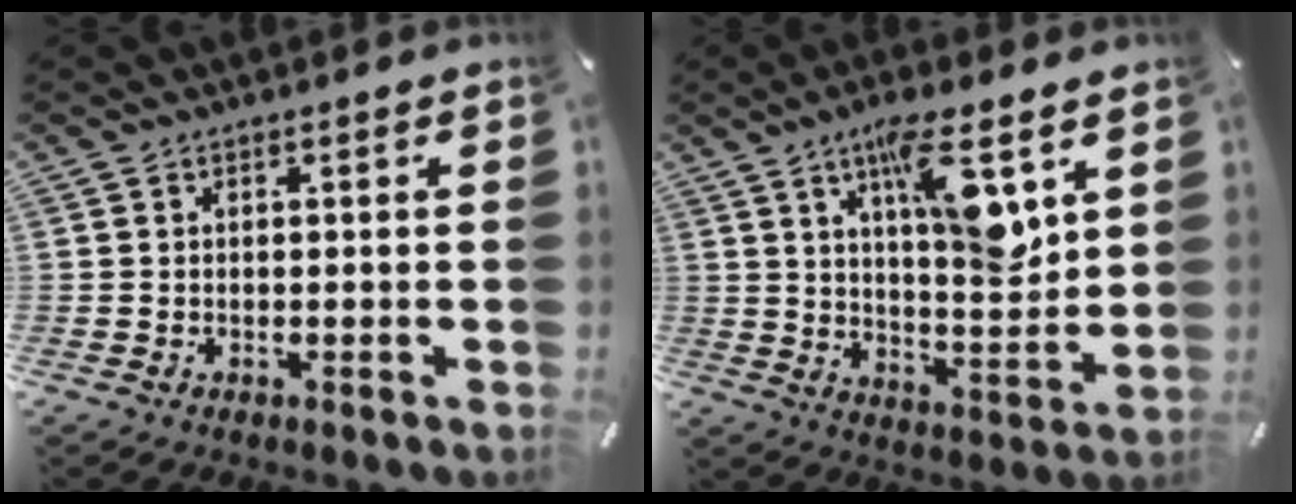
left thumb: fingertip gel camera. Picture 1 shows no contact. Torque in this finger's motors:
{"motor_torque": [2.48, 2.53, 1.25, -1.52, 0.50]}